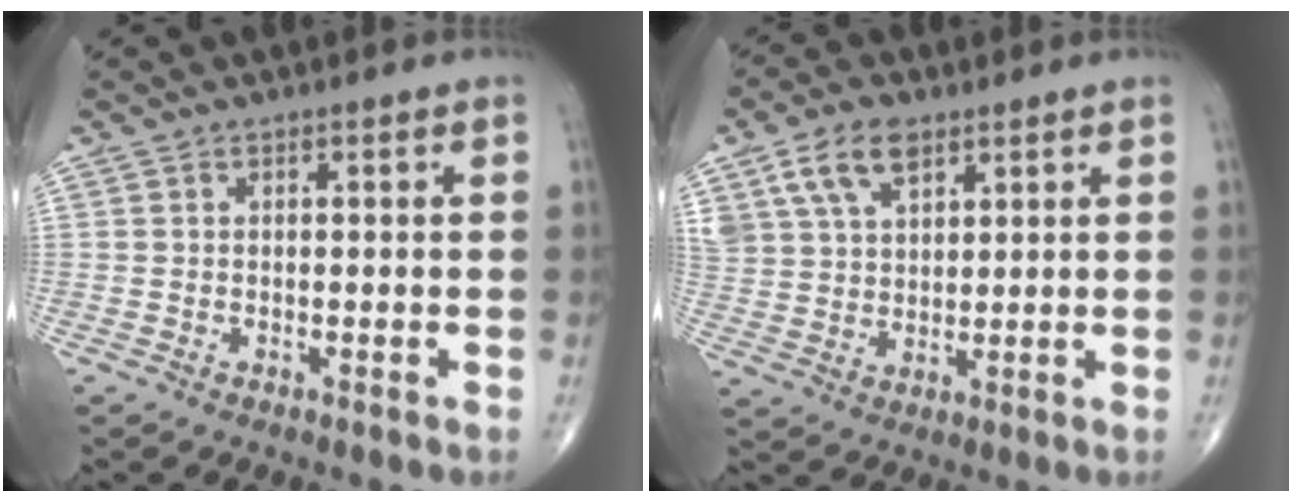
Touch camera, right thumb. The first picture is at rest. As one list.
[{"total": 9.5, "force": [5.3, 5.3, 5.9], "torque": [-0.104, -0.010, 0.106]}]